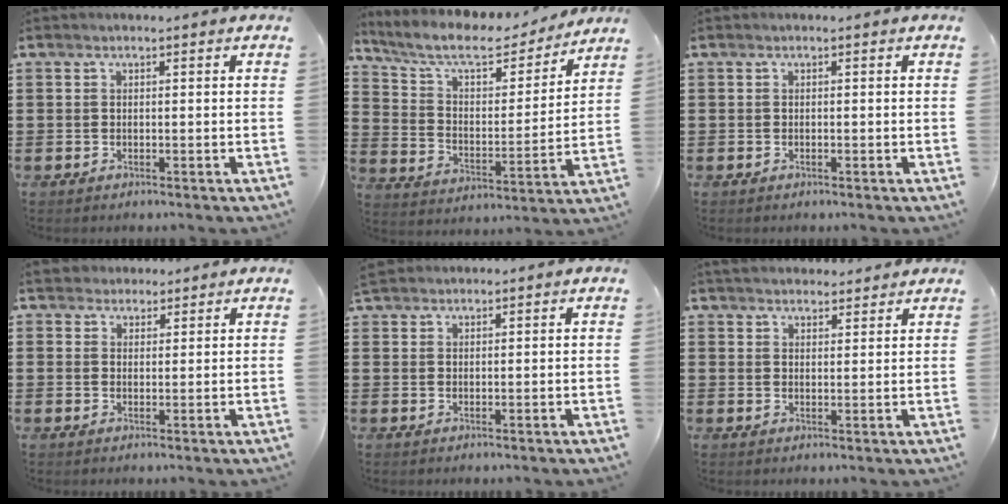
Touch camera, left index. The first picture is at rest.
{"total": 9.1, "force": [7.6, 2.5, 4.2], "torque": [-0.115, -0.039, 0.130]}
{"total": 0.0}
{"total": 2.6, "force": [2.2, 1.4, 0.0], "torque": [-0.008, 0.009, 0.043]}
{"total": 1.8, "force": [1.7, 0.6, 0.2], "torque": [-0.008, 0.004, 0.034]}
{"total": 3.1, "force": [3.0, 0.7, 0.1], "torque": [-0.010, -0.003, 0.058]}